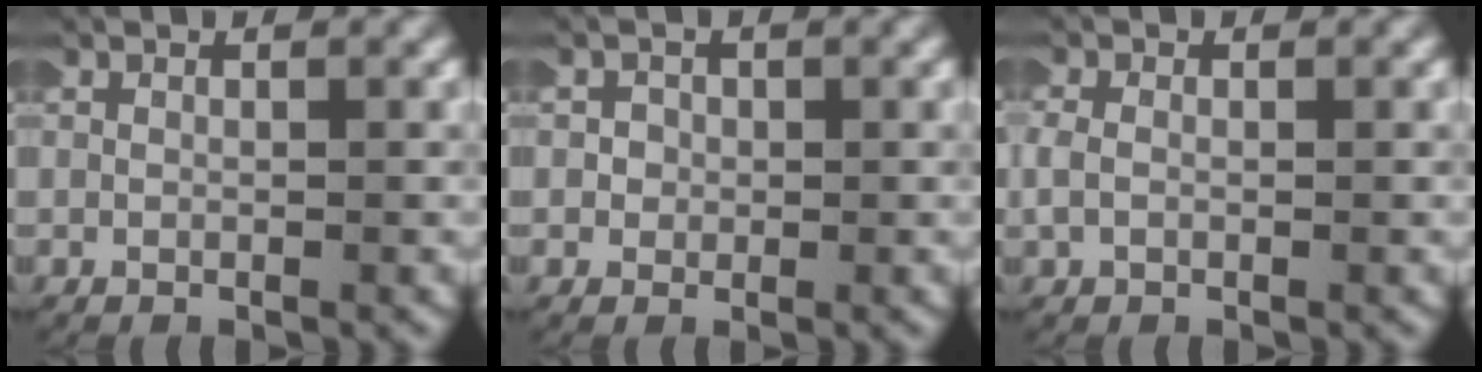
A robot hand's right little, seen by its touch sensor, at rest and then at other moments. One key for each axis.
{"total": 1.3, "fx": -0.1, "fy": 1.3, "fz": 0.2, "tx": -0.010, "ty": 0.001, "tz": -0.007}
{"total": 1.6, "fx": 0.0, "fy": 1.3, "fz": 1.0, "tx": -0.034, "ty": -0.002, "tz": 0.001}